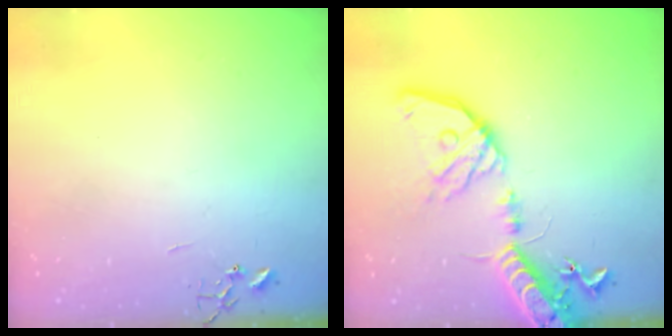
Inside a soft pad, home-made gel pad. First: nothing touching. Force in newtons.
{"total": 19.5, "press": 19.2, "slide": 3.6}